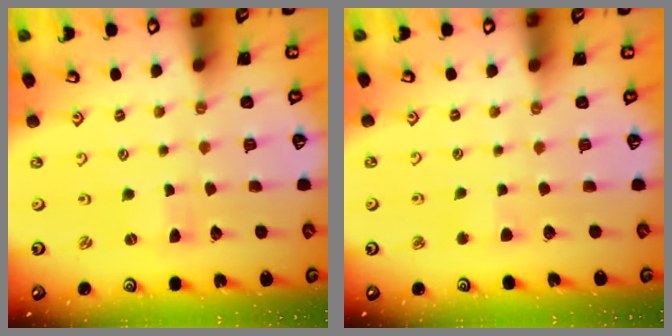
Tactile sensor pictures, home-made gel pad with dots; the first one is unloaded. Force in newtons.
{"total": 1.9, "press": 1.9, "slide": 0.5}